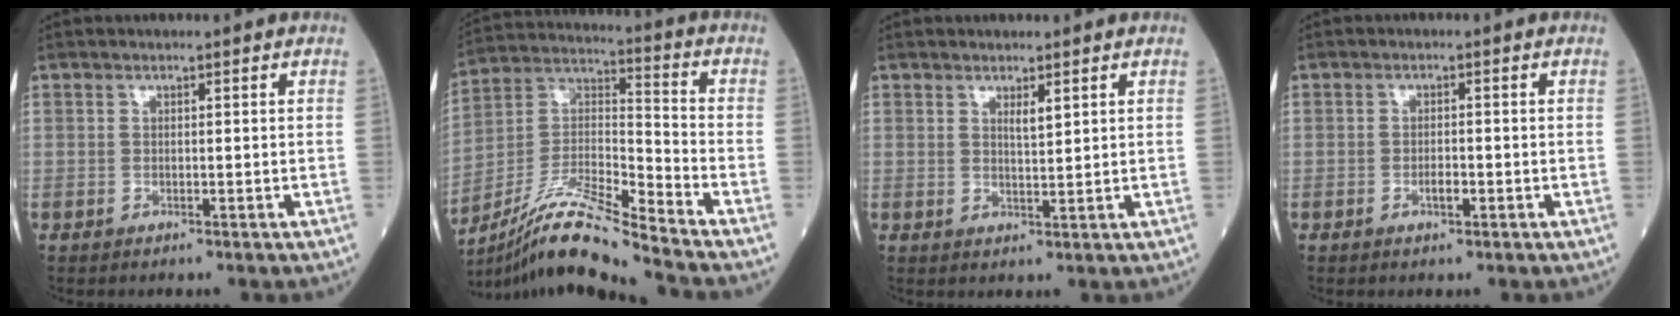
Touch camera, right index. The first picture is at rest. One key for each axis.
{"total": 14.1, "fx": -12.2, "fy": -1.4, "fz": 7.0, "tx": -0.139, "ty": 0.011, "tz": -0.221}
{"total": 1.7, "fx": 1.0, "fy": 0.3, "fz": 1.4, "tx": -0.028, "ty": -0.004, "tz": 0.020}
{"total": 1.8, "fx": -0.7, "fy": 0.6, "fz": 1.5, "tx": -0.024, "ty": 0.002, "tz": -0.012}